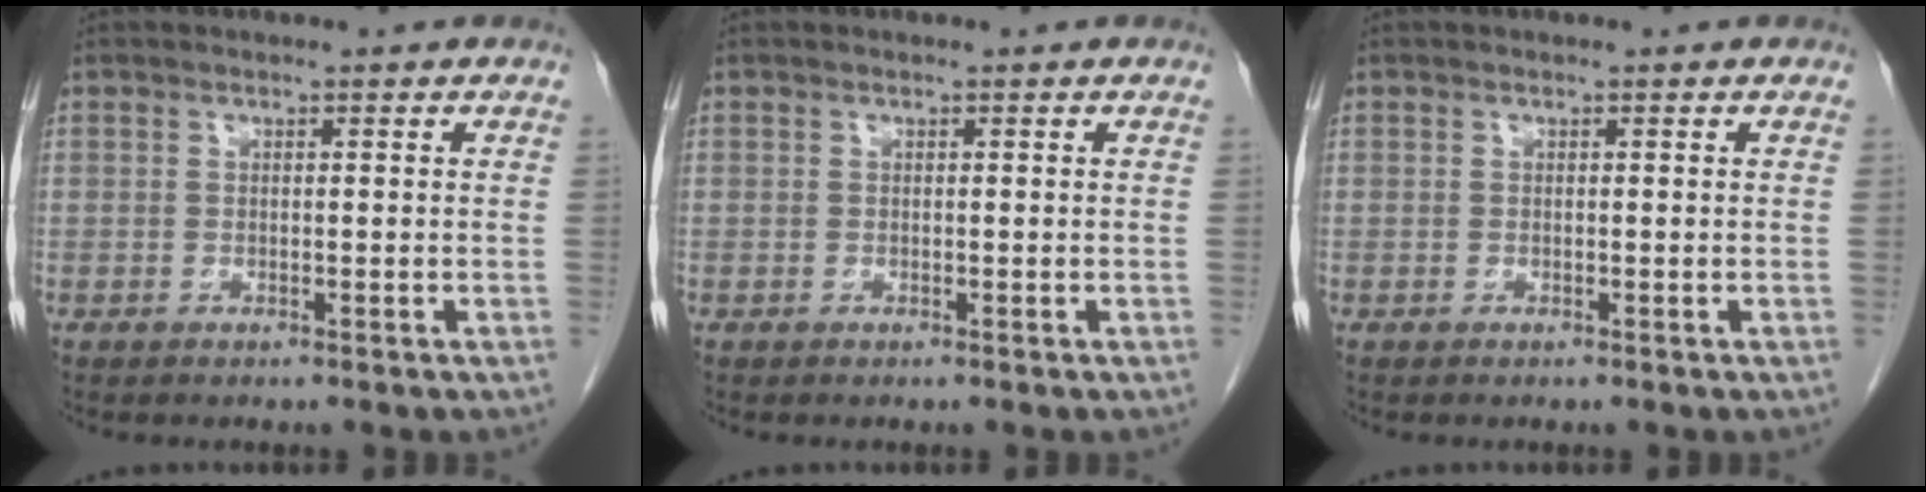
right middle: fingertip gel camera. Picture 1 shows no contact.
{"total": 0.0}
{"total": 0.0}